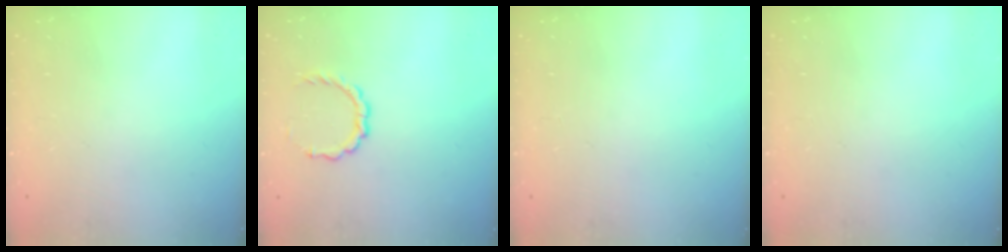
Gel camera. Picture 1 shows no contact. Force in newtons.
{"total": 5.6, "press": 5.5, "slide": 1.3}
{"total": 0.0}
{"total": 0.0}